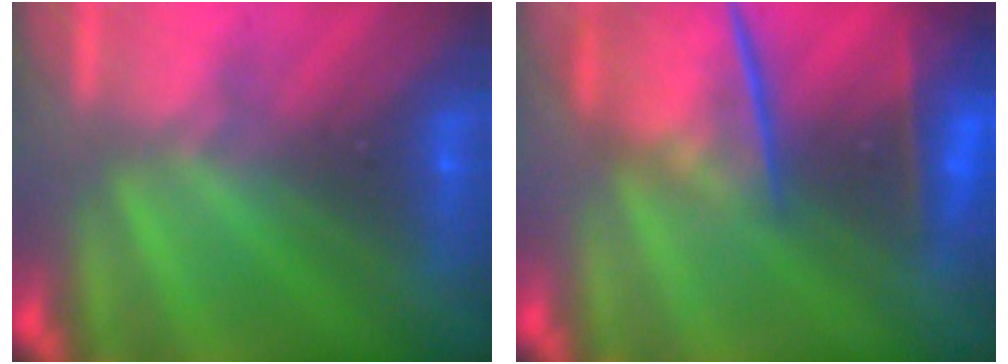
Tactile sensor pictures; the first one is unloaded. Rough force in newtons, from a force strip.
{"total": 7.3}